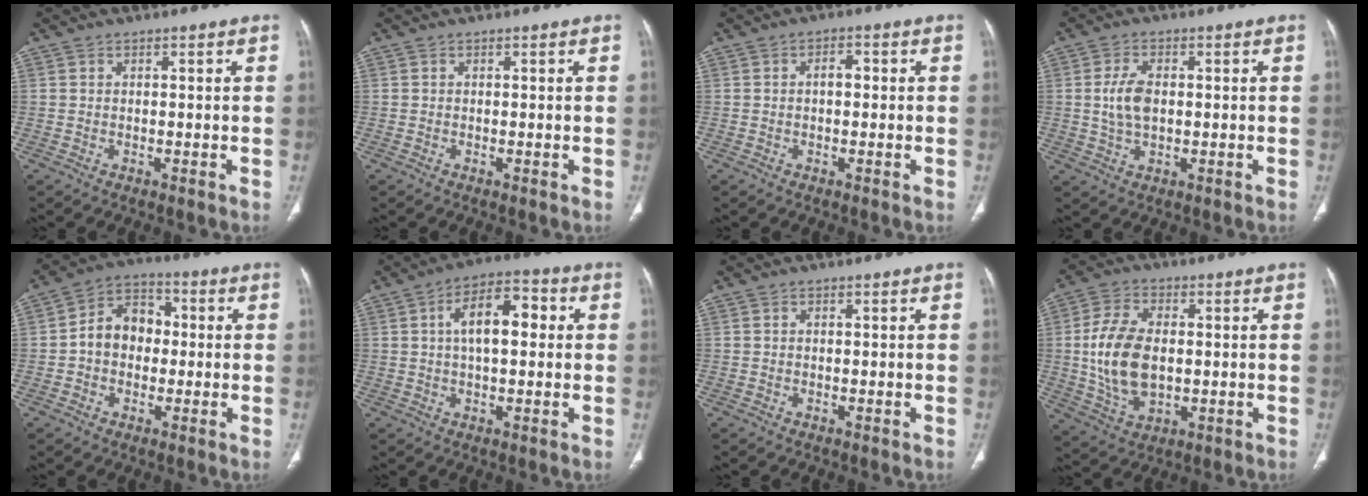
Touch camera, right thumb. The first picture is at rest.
{"total": 0.0}
{"total": 2.3, "force": [0.0, 1.3, 1.9], "torque": [-0.025, 0.010, -0.002]}
{"total": 5.8, "force": [0.3, 3.3, 4.8], "torque": [-0.098, 0.002, 0.007]}
{"total": 9.5, "force": [-0.1, 7.4, 6.0], "torque": [-0.074, 0.030, -0.014]}
{"total": 10.5, "force": [1.8, 5.2, 8.9], "torque": [-0.132, 0.024, 0.023]}
{"total": 0.0}
{"total": 13.6, "force": [0.1, 8.3, 10.8], "torque": [-0.209, -0.002, 0.009]}